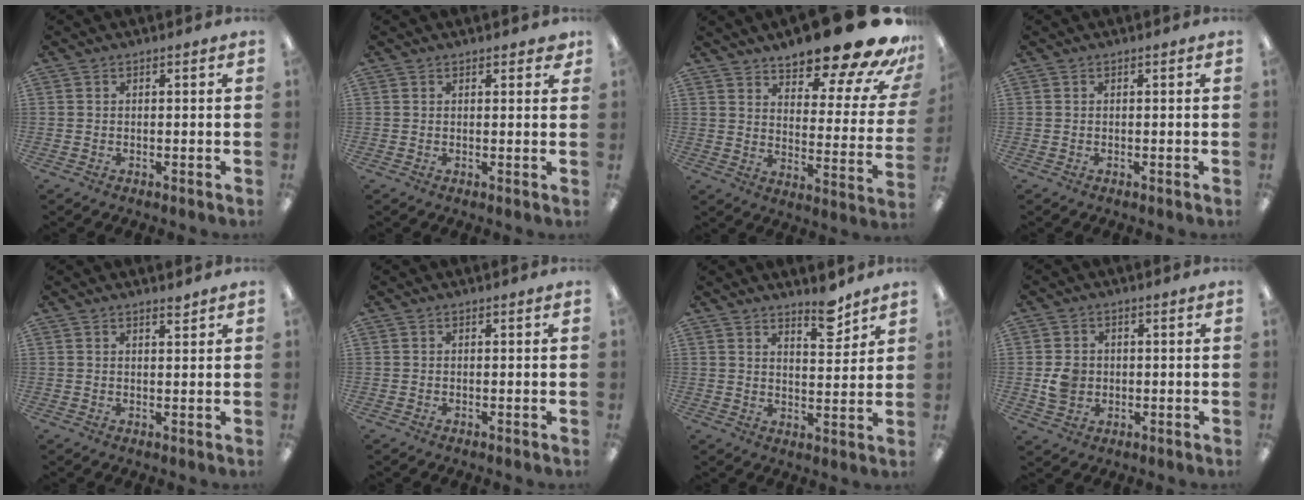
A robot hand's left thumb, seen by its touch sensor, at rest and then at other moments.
{"total": 1.9, "force": [1.5, 0.7, 0.8], "torque": [-0.004, -0.003, 0.024]}
{"total": 19.6, "force": [15.5, 5.0, 11.0], "torque": [-0.142, -0.115, 0.248]}
{"total": 0.0}
{"total": 1.9, "force": [1.7, 0.2, 0.8], "torque": [-0.010, -0.005, 0.030]}
{"total": 0.0}
{"total": 7.8, "force": [6.2, 2.7, 3.9], "torque": [-0.028, -0.046, 0.099]}
{"total": 4.9, "force": [-0.2, 4.3, 2.1], "torque": [-0.025, 0.003, -0.003]}